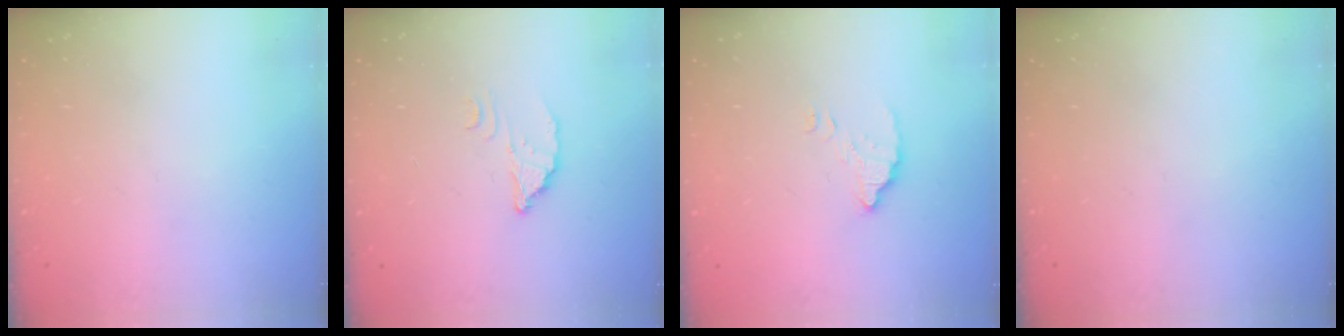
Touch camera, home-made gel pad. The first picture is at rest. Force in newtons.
{"total": 2.8, "press": 2.8, "slide": 0.2}
{"total": 3.8, "press": 3.8, "slide": 0.2}
{"total": 0.0}